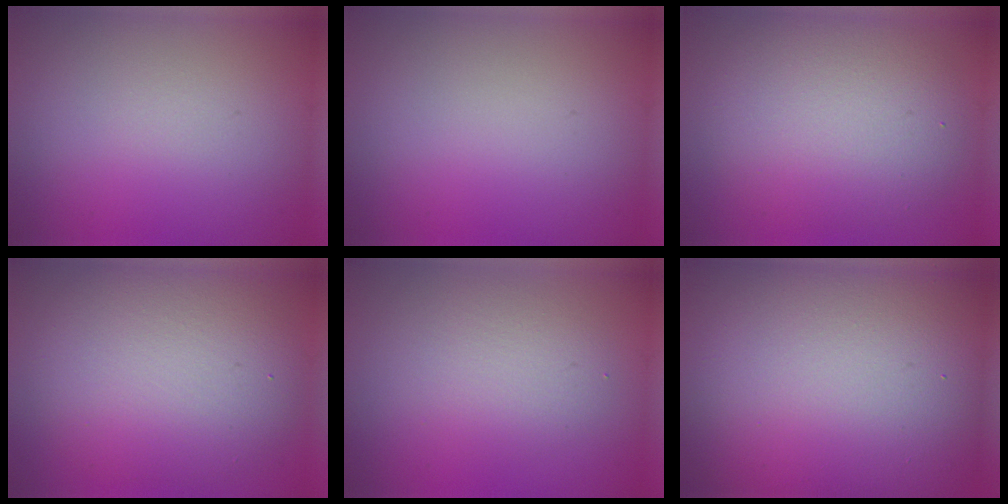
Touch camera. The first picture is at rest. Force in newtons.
{"total": 0.0}
{"total": 6.5, "press": 6.5, "slide": 0.6}
{"total": 8.3, "press": 8.3, "slide": 0.8}
{"total": 2.8, "press": 2.8, "slide": 0.2}
{"total": 19.5, "press": 19.5, "slide": 0.9}